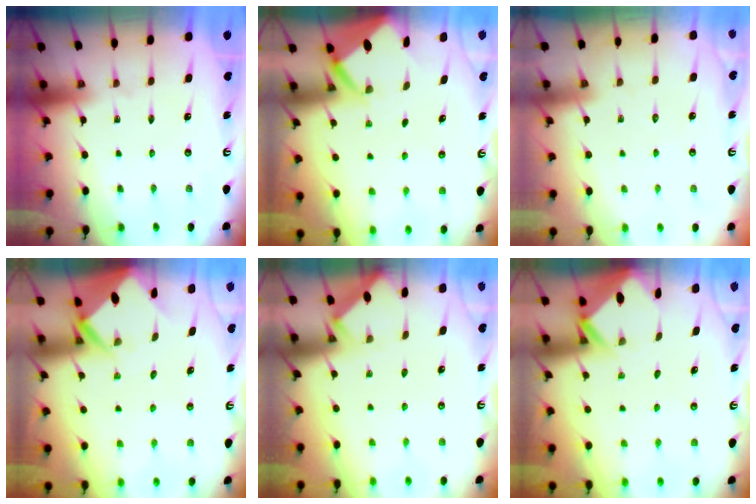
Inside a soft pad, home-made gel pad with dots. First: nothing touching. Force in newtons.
{"total": 2.7, "press": 2.6, "slide": 0.3}
{"total": 2.5, "press": 2.4, "slide": 0.4}
{"total": 5.5, "press": 5.5, "slide": 0.4}
{"total": 1.7, "press": 1.7, "slide": 0.2}
{"total": 2.6, "press": 2.6, "slide": 0.2}